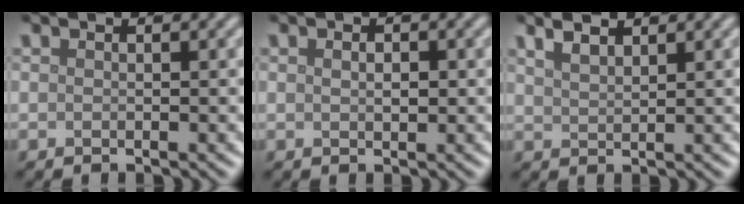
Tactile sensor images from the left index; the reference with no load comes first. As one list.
[{"total": 1.3, "force": [0.3, 0.7, 1.0], "torque": [-0.014, -0.002, 0.008]}, {"total": 2.6, "force": [2.0, 0.8, 1.3], "torque": [-0.013, 0.010, 0.027]}]